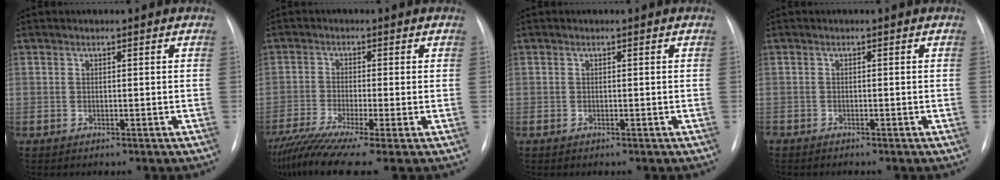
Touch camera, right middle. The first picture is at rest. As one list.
[{"total": 10.6, "force": [-7.8, -0.2, 7.2], "torque": [-0.127, -0.025, -0.131]}, {"total": 0.0}, {"total": 1.2, "force": [-1.1, 0.2, 0.3], "torque": [-0.007, -0.003, -0.016]}]